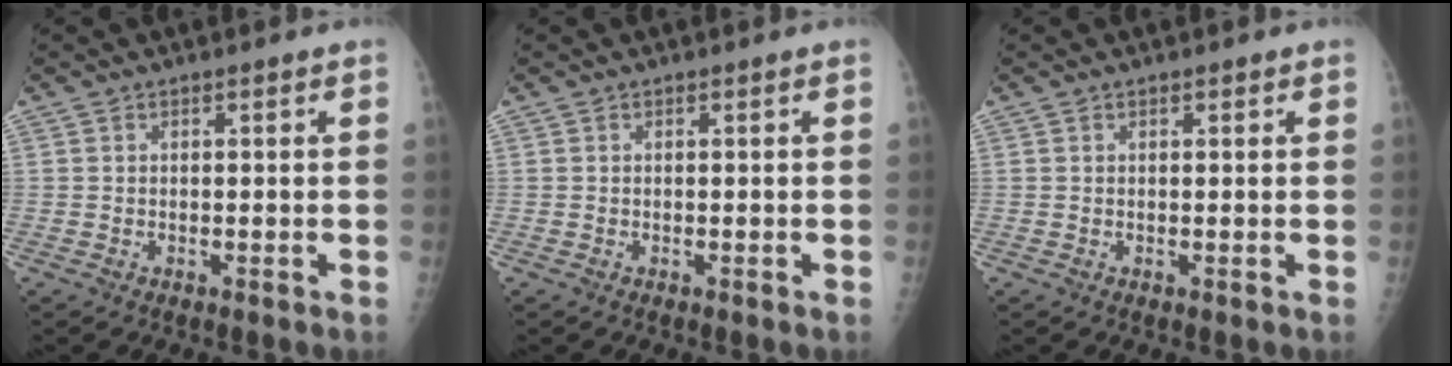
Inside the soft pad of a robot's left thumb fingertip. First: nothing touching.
{"total": 0.0}
{"total": 0.6, "force": [0.4, 0.3, 0.3], "torque": [-0.001, -0.002, 0.004]}